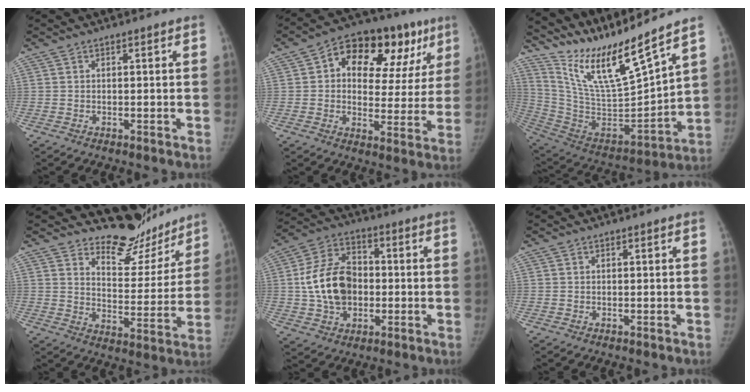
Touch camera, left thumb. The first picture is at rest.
{"total": 21.1, "force": [8.8, 12.5, 14.5], "torque": [-0.141, 0.021, 0.120]}
{"total": 19.1, "force": [15.7, 1.2, 10.7], "torque": [-0.169, -0.092, 0.307]}
{"total": 13.6, "force": [12.2, 5.6, 2.3], "torque": [0.023, -0.111, 0.172]}
{"total": 14.5, "force": [-0.7, 10.7, 9.8], "torque": [-0.153, 0.025, -0.010]}
{"total": 0.0}